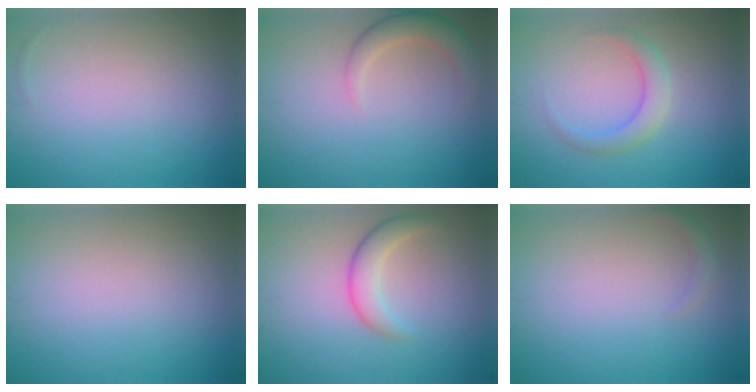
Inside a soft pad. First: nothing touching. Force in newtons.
{"total": 2.8, "press": 2.7, "slide": 0.2}
{"total": 2.4, "press": 2.4, "slide": 0.0}
{"total": 0.0}
{"total": 2.6, "press": 2.6, "slide": 0.1}
{"total": 0.9, "press": 0.9, "slide": 0.1}